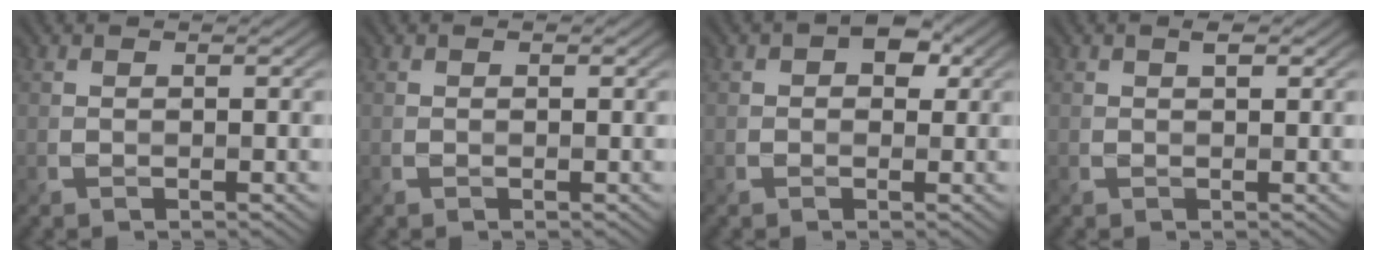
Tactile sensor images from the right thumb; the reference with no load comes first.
{"total": 0.0}
{"total": 3.2, "force": [0.8, 2.4, 1.9], "torque": [-0.021, -0.001, 0.004]}
{"total": 1.0, "force": [0.5, 0.5, 0.7], "torque": [-0.014, -0.003, 0.010]}